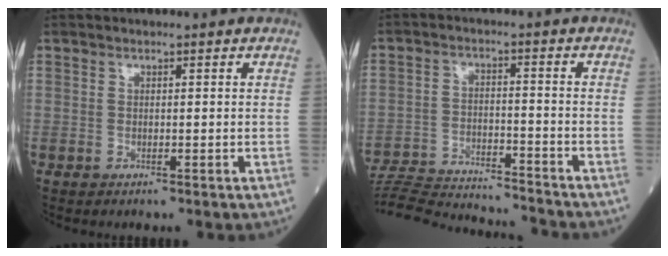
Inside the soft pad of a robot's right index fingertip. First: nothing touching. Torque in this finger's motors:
{"motor_torque": [-1.78, -0.36, -1.05, -0.21]}